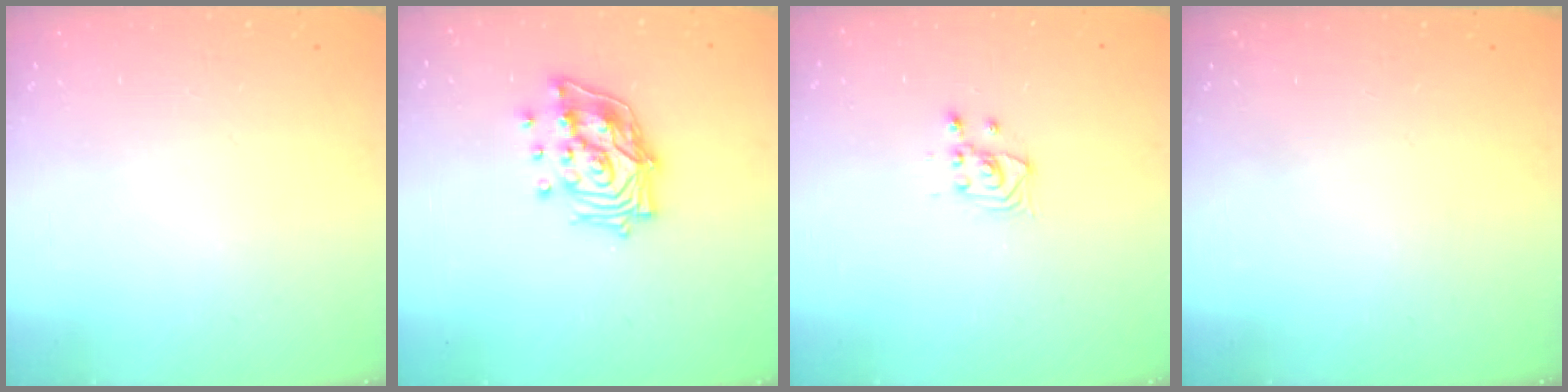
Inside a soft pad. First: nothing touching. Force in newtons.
{"total": 15.1, "press": 15.0, "slide": 2.0}
{"total": 3.4, "press": 3.4, "slide": 0.4}
{"total": 0.0}